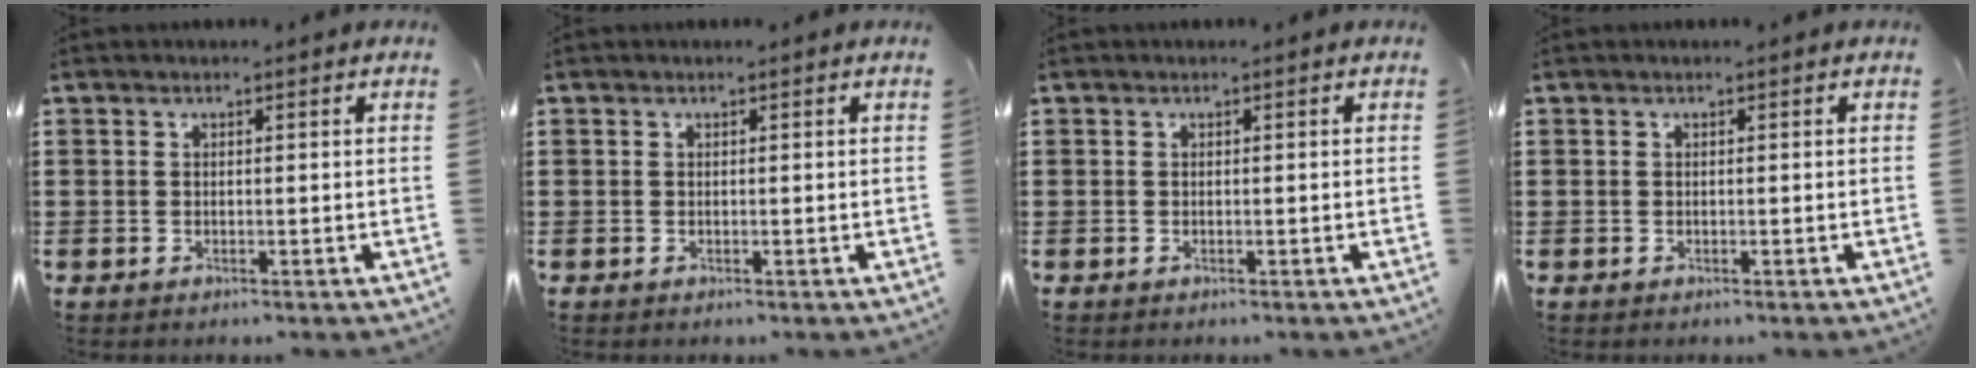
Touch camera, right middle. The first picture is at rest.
{"total": 0.0}
{"total": 0.0}
{"total": 0.0}